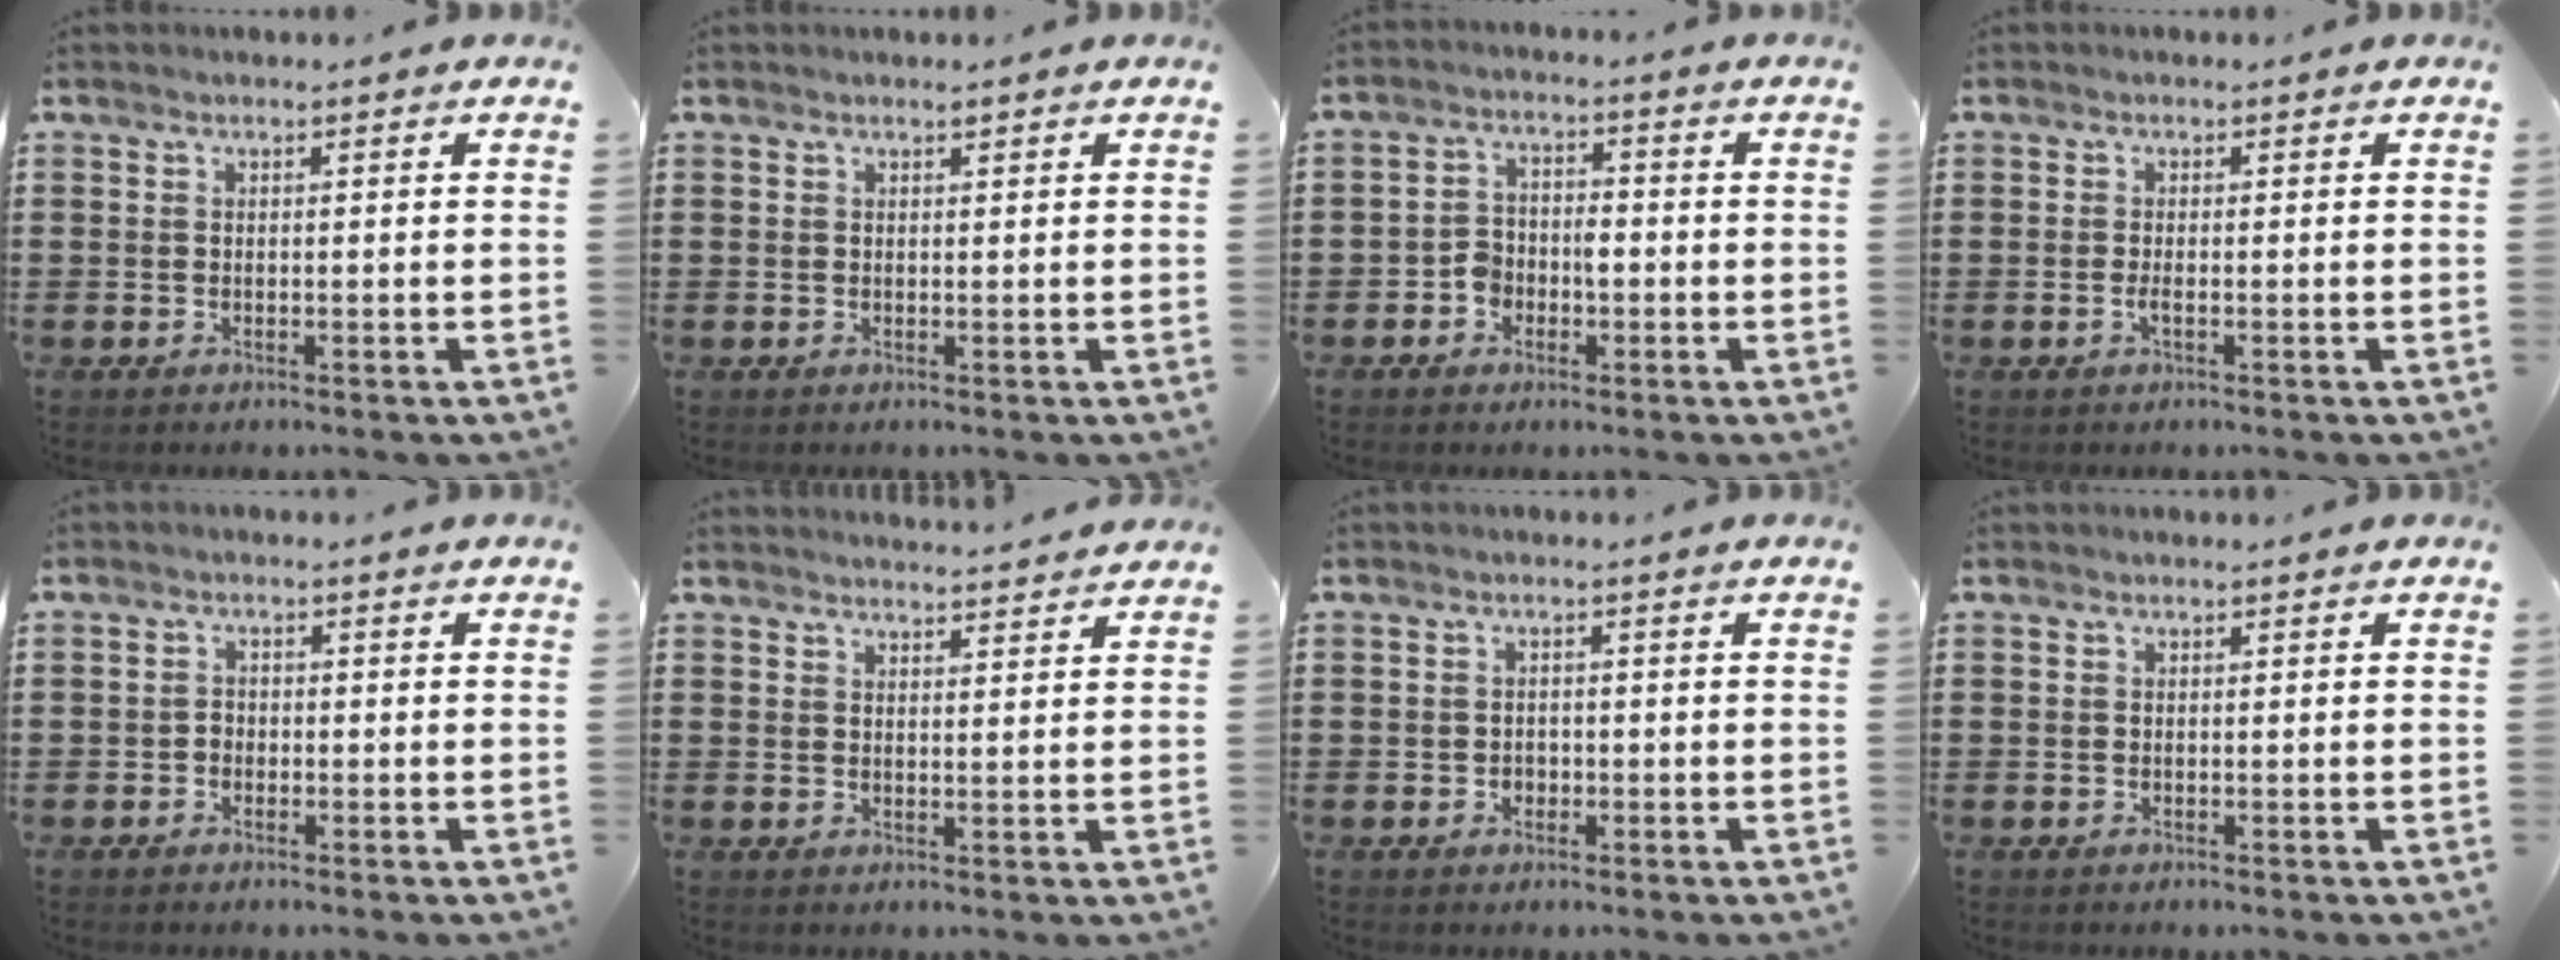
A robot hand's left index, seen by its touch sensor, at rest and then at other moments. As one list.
[{"total": 0.6, "force": [0.5, 0.1, 0.3], "torque": [-0.008, 0.000, 0.011]}, {"total": 3.3, "force": [-1.7, 2.4, 1.5], "torque": [-0.035, 0.007, -0.036]}, {"total": 1.0, "force": [-0.5, 0.1, 0.8], "torque": [-0.016, -0.002, -0.009]}, {"total": 1.1, "force": [-0.8, 0.8, 0.2], "torque": [-0.007, 0.001, -0.017]}, {"total": 2.5, "force": [2.4, -0.3, 0.0], "torque": [-0.007, -0.008, 0.047]}, {"total": 1.2, "force": [-0.4, 1.0, 0.4], "torque": [-0.011, 0.004, -0.011]}, {"total": 0.0}]